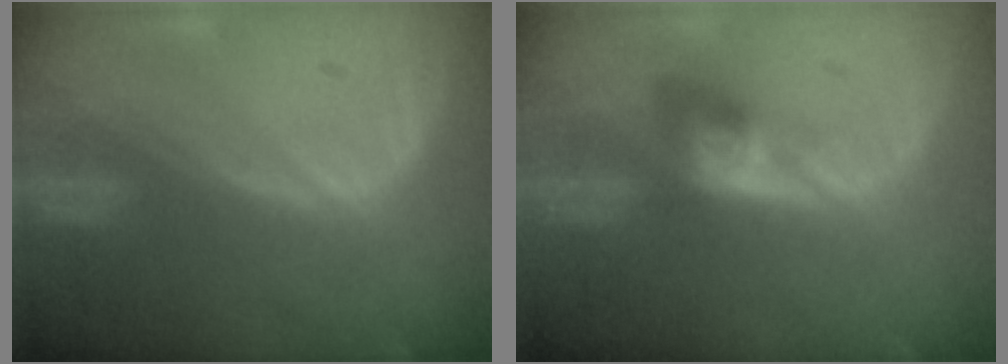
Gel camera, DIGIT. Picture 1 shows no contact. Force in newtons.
{"total": 3.9, "press": 3.9, "slide": 0.3}